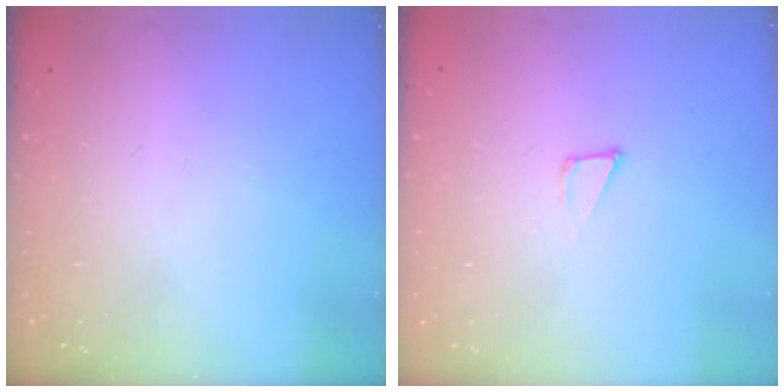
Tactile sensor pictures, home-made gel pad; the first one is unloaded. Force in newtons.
{"total": 1.2, "press": 1.2, "slide": 0.0}